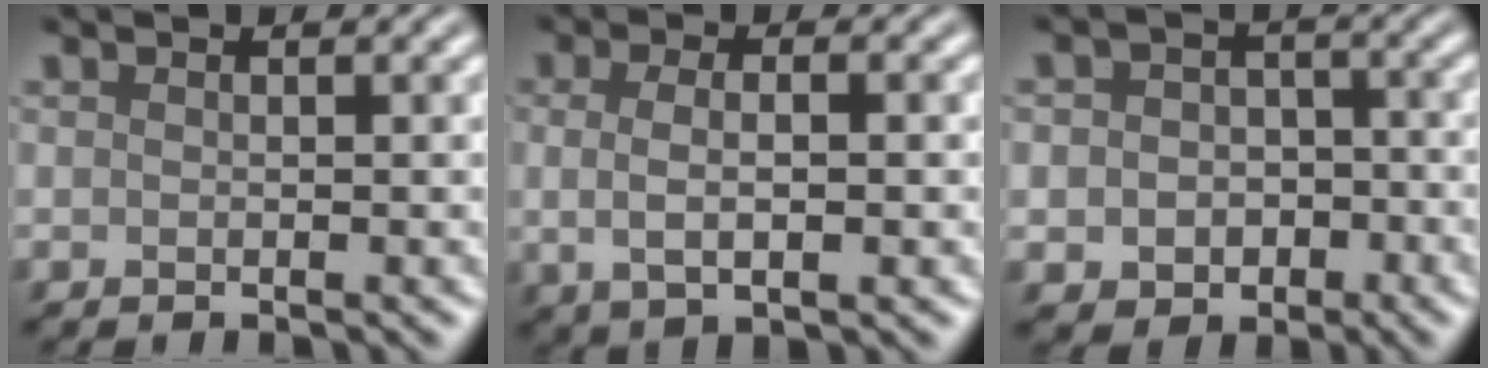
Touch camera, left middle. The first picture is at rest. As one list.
[{"total": 3.5, "force": [0.0, 1.3, 3.2], "torque": [-0.067, -0.004, 0.003]}, {"total": 4.3, "force": [-1.0, 3.7, 2.1], "torque": [-0.015, -0.009, -0.026]}]